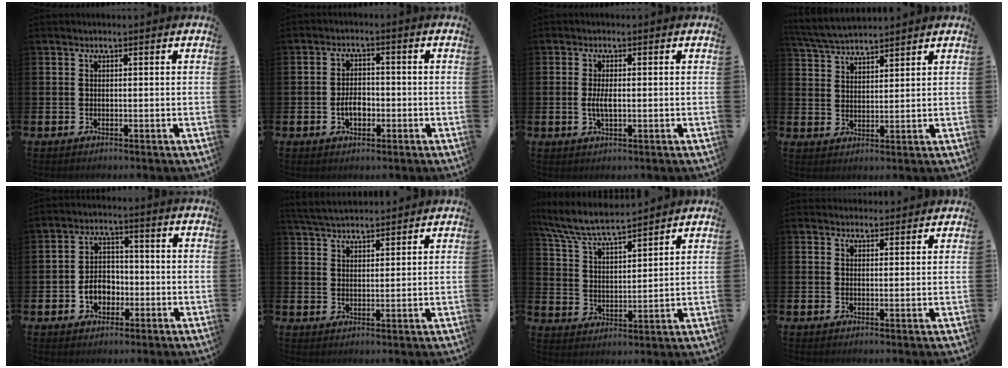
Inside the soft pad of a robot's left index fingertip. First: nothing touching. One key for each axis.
{"total": 3.5, "fx": -1.0, "fy": 2.3, "fz": 2.5, "tx": -0.037, "ty": 0.001, "tz": -0.023}
{"total": 2.6, "fx": -0.1, "fy": 1.0, "fz": 2.4, "tx": -0.043, "ty": 0.000, "tz": -0.004}
{"total": 4.8, "fx": 4.7, "fy": 0.5, "fz": 0.9, "tx": -0.038, "ty": -0.019, "tz": 0.087}
{"total": 4.5, "fx": -1.6, "fy": 3.5, "fz": 2.4, "tx": -0.031, "ty": 0.000, "tz": -0.038}
{"total": 4.4, "fx": 4.3, "fy": 0.5, "fz": 0.4, "tx": -0.028, "ty": -0.019, "tz": 0.081}
{"total": 7.3, "fx": 6.9, "fy": 0.7, "fz": 2.5, "tx": -0.080, "ty": -0.039, "tz": 0.121}
{"total": 2.3, "fx": 2.2, "fy": 0.6, "fz": -0.2, "tx": 0.008, "ty": -0.010, "tz": 0.039}